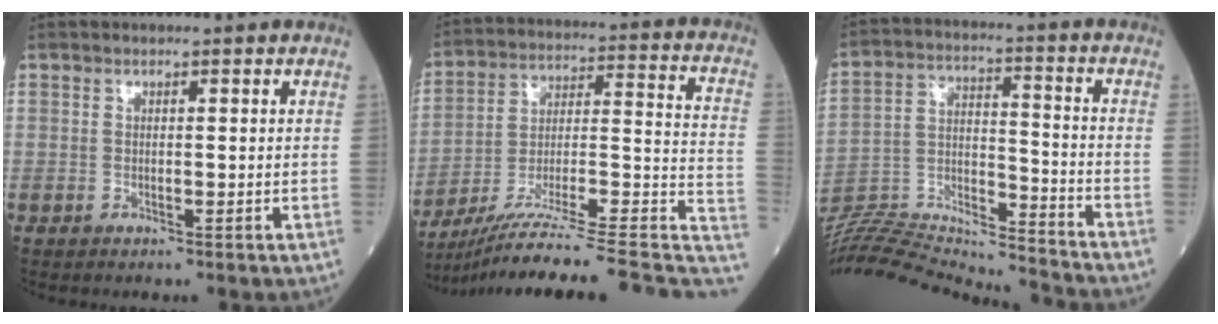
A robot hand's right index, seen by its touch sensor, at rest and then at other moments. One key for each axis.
{"total": 26.6, "fx": -20.9, "fy": 0.7, "fz": 16.4, "tx": -0.187, "ty": 0.008, "tz": -0.317}
{"total": 23.4, "fx": -22.4, "fy": 0.7, "fz": 6.5, "tx": -0.150, "ty": -0.001, "tz": -0.356}